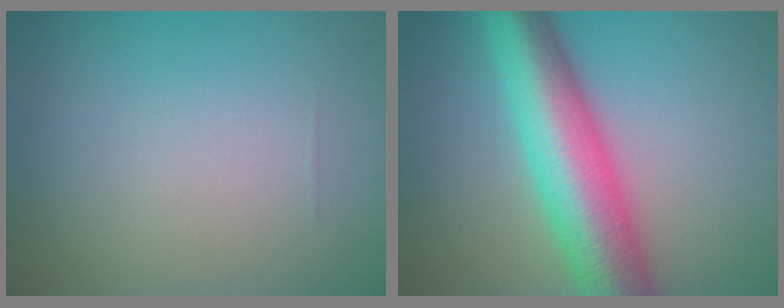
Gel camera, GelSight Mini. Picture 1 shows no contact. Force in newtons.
{"total": 9.8, "press": 9.8, "slide": 0.2}